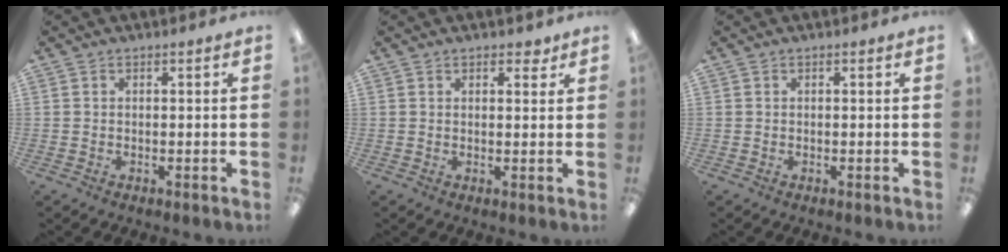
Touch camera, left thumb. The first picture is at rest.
{"total": 2.3, "force": [1.7, 1.1, 1.1], "torque": [-0.007, -0.005, 0.026]}
{"total": 0.0}